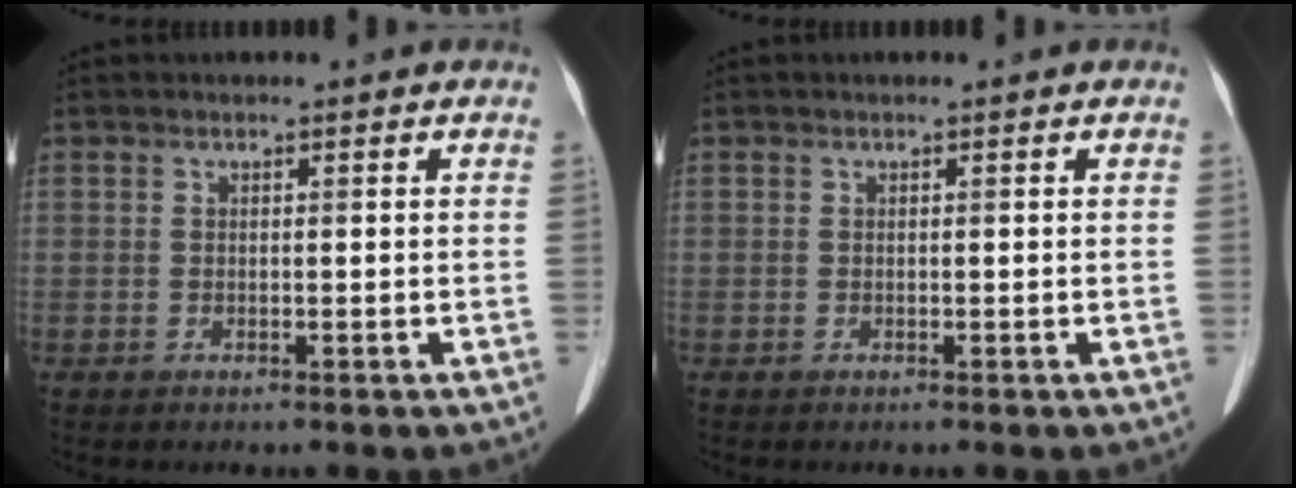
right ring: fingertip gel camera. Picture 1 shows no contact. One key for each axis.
{"total": 0.0}